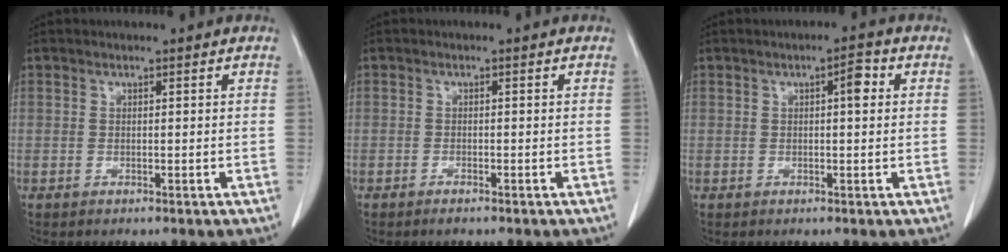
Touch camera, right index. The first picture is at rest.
{"total": 1.1, "force": [-0.9, 0.2, 0.6], "torque": [-0.013, -0.002, -0.012]}
{"total": 2.6, "force": [0.6, 0.6, 2.5], "torque": [-0.037, 0.006, 0.008]}